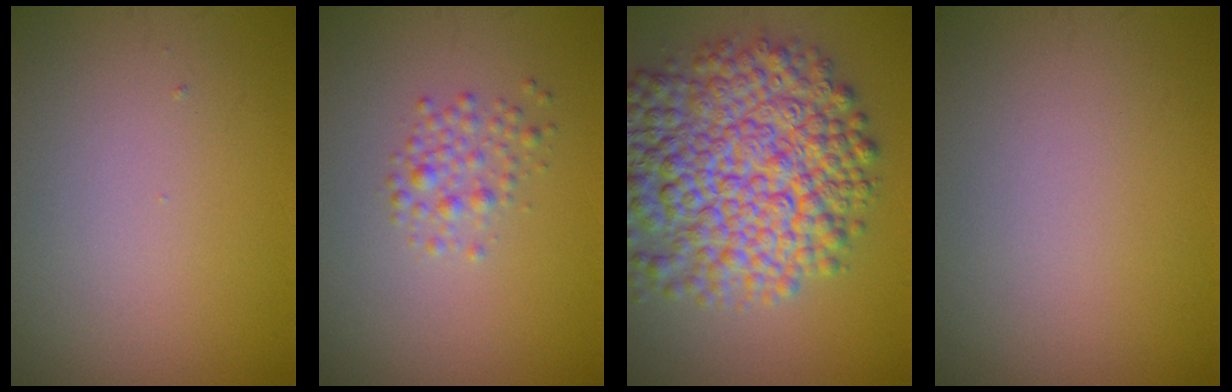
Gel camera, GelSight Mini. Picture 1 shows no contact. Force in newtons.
{"total": 1.8, "press": 1.8, "slide": 0.0}
{"total": 11.7, "press": 11.7, "slide": 0.3}
{"total": 0.0}